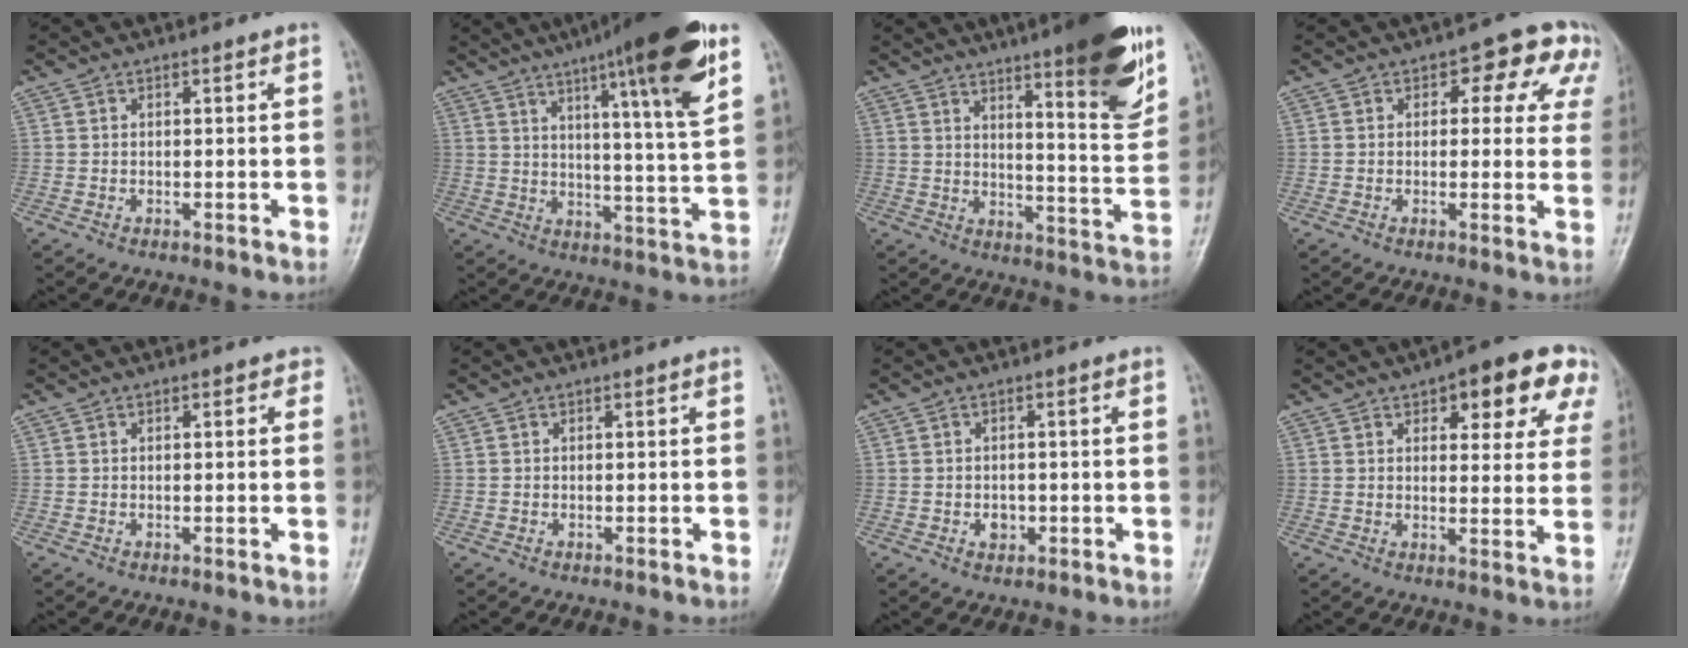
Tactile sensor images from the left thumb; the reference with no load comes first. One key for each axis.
{"total": 19.5, "fx": 10.8, "fy": 2.1, "fz": 16.1, "tx": -0.220, "ty": -0.042, "tz": 0.155}
{"total": 17.9, "fx": 10.7, "fy": 3.0, "fz": 14.0, "tx": -0.162, "ty": -0.061, "tz": 0.155}
{"total": 9.5, "fx": 4.0, "fy": 5.7, "fz": 6.5, "tx": -0.013, "ty": 0.000, "tz": 0.037}
{"total": 1.4, "fx": 0.6, "fy": 0.8, "fz": 1.0, "tx": -0.002, "ty": 0.002, "tz": 0.003}
{"total": 0.0}
{"total": 2.3, "fx": -0.6, "fy": 1.8, "fz": 1.2, "tx": -0.008, "ty": 0.003, "tz": -0.007}
{"total": 13.5, "fx": 7.0, "fy": 5.7, "fz": 10.0, "tx": -0.071, "ty": -0.016, "tz": 0.081}